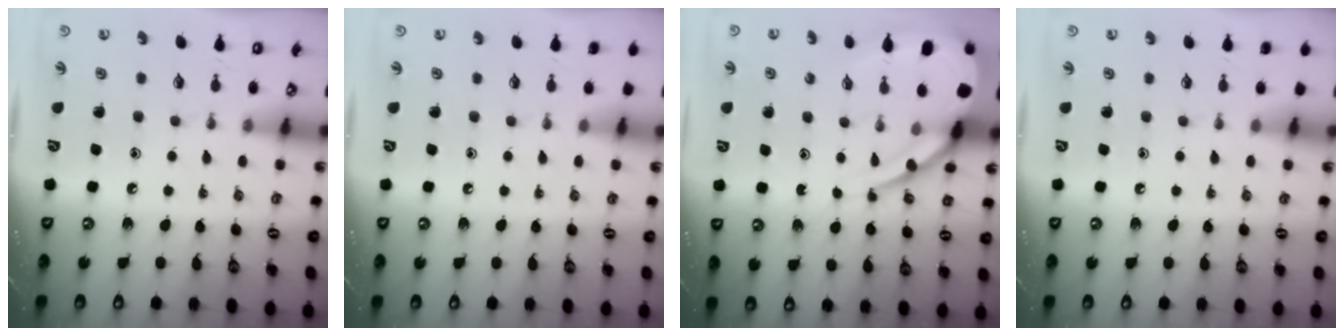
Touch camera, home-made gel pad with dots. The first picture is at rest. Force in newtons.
{"total": 0.0}
{"total": 13.0, "press": 12.9, "slide": 1.4}
{"total": 0.0}